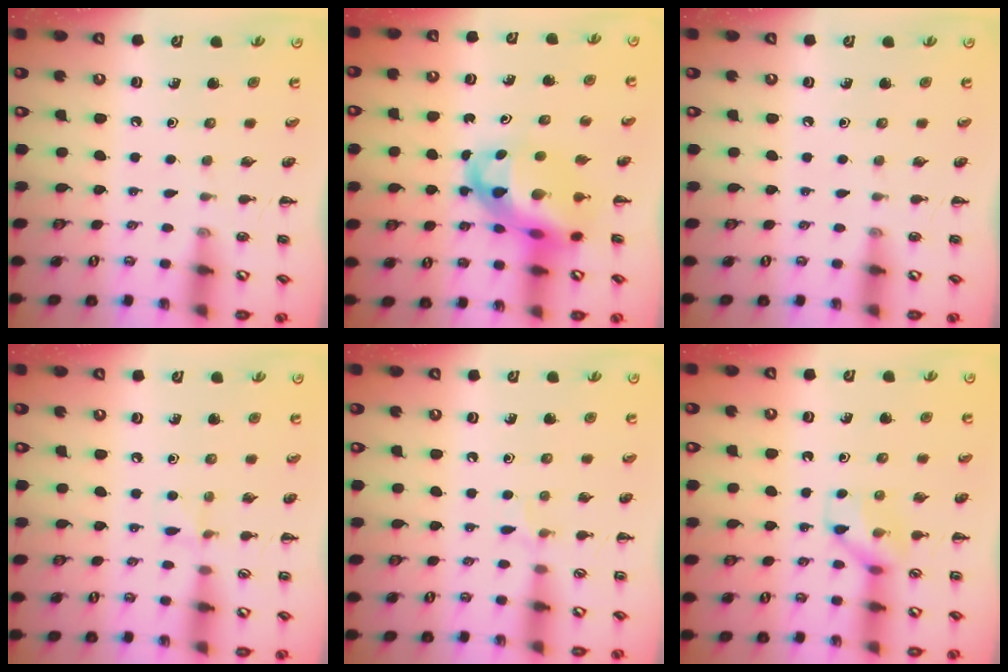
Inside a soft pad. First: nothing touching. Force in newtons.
{"total": 10.3, "press": 9.9, "slide": 2.8}
{"total": 0.0}
{"total": 4.3, "press": 4.0, "slide": 1.6}
{"total": 4.9, "press": 4.6, "slide": 1.8}
{"total": 9.3, "press": 9.3, "slide": 0.7}